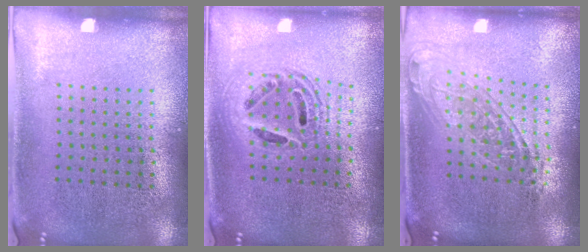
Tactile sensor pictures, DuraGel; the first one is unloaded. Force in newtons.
{"total": 1.7, "press": 1.4, "slide": 1.0}
{"total": 1.5, "press": 1.3, "slide": 0.9}